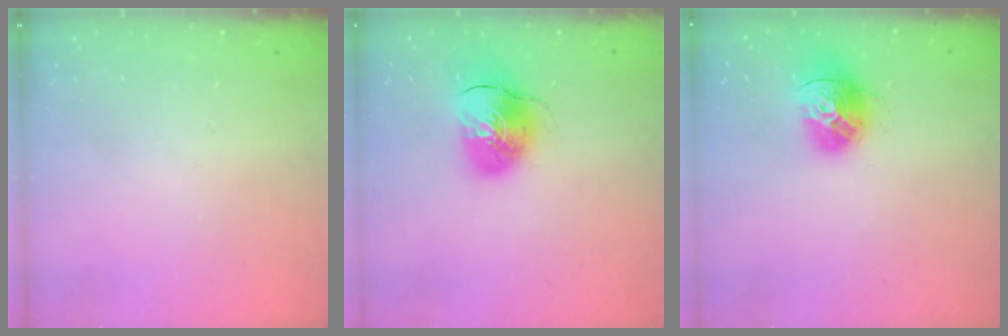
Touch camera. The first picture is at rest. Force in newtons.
{"total": 9.7, "press": 9.6, "slide": 1.4}
{"total": 14.9, "press": 14.8, "slide": 1.3}